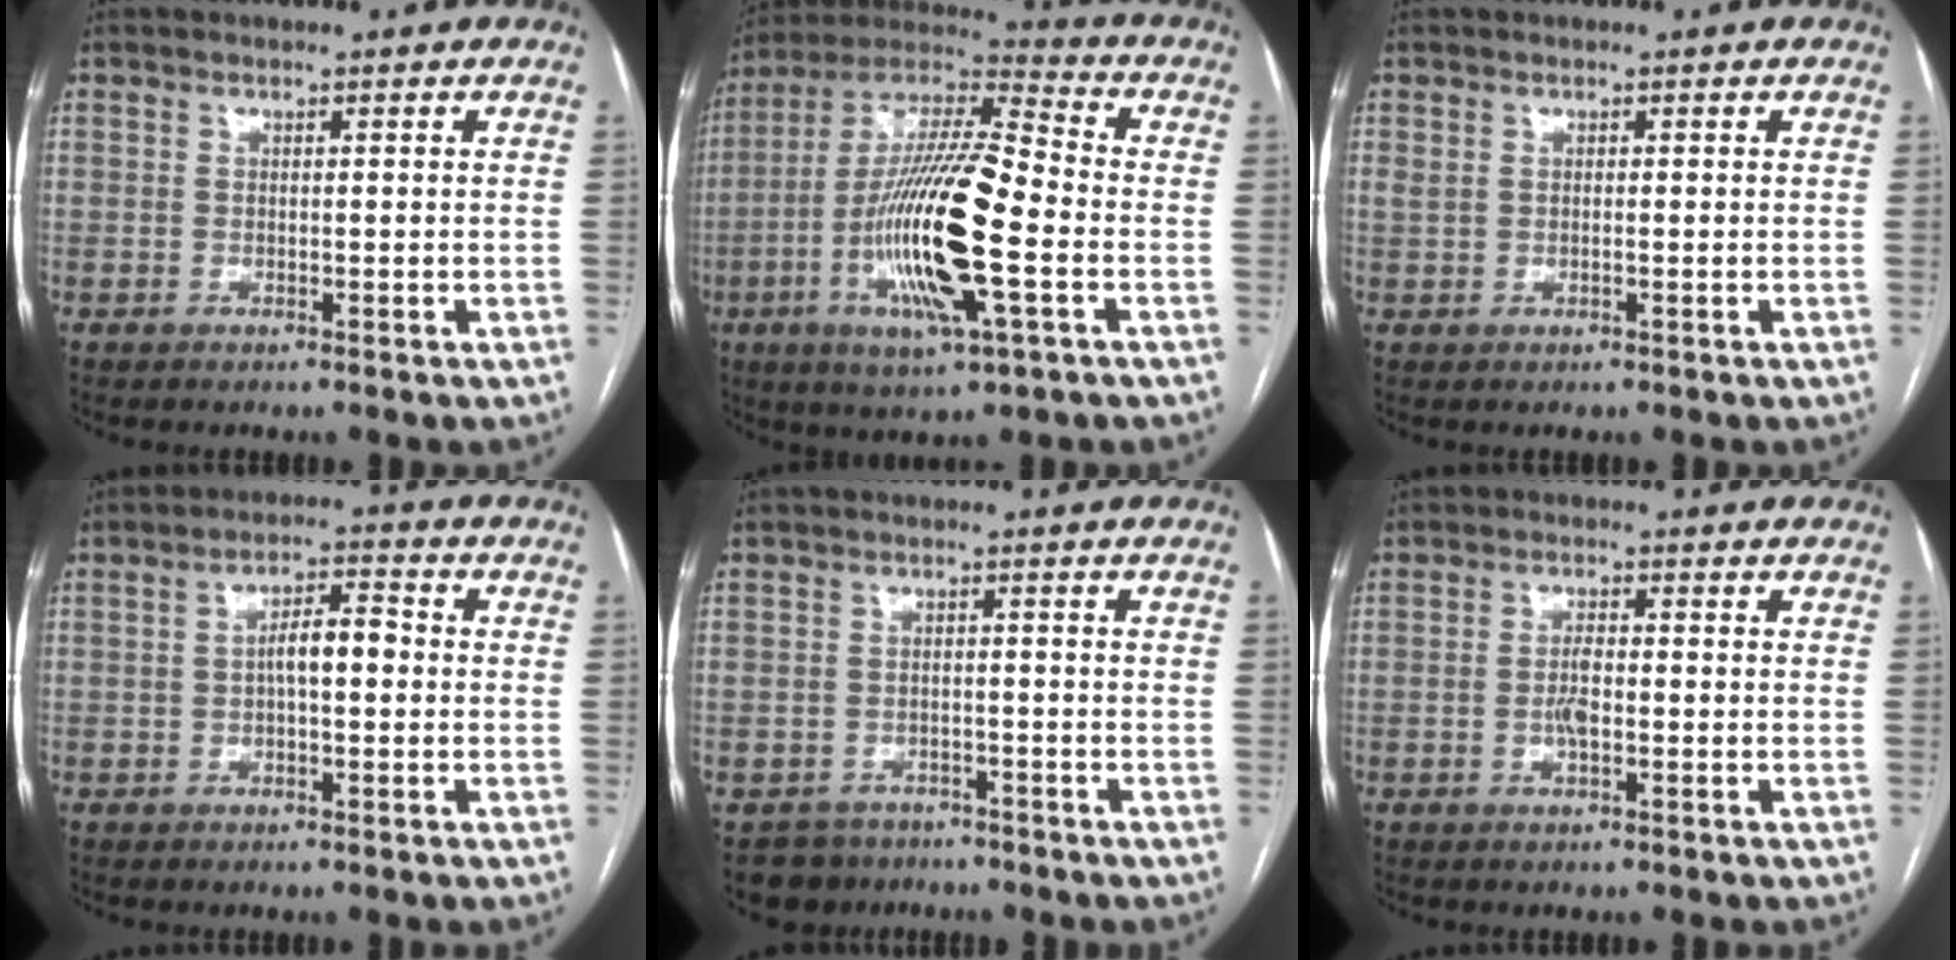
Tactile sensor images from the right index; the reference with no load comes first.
{"total": 19.6, "force": [-4.7, 2.8, 18.9], "torque": [-0.377, -0.007, -0.087]}
{"total": 1.0, "force": [0.2, 0.6, 0.8], "torque": [-0.027, 0.011, 0.009]}
{"total": 4.9, "force": [-0.2, 1.5, 4.6], "torque": [-0.081, 0.019, -0.005]}
{"total": 4.7, "force": [-3.5, 3.2, -0.5], "torque": [0.015, 0.009, -0.053]}
{"total": 2.7, "force": [-0.7, 0.8, 2.5], "torque": [-0.053, 0.001, -0.013]}